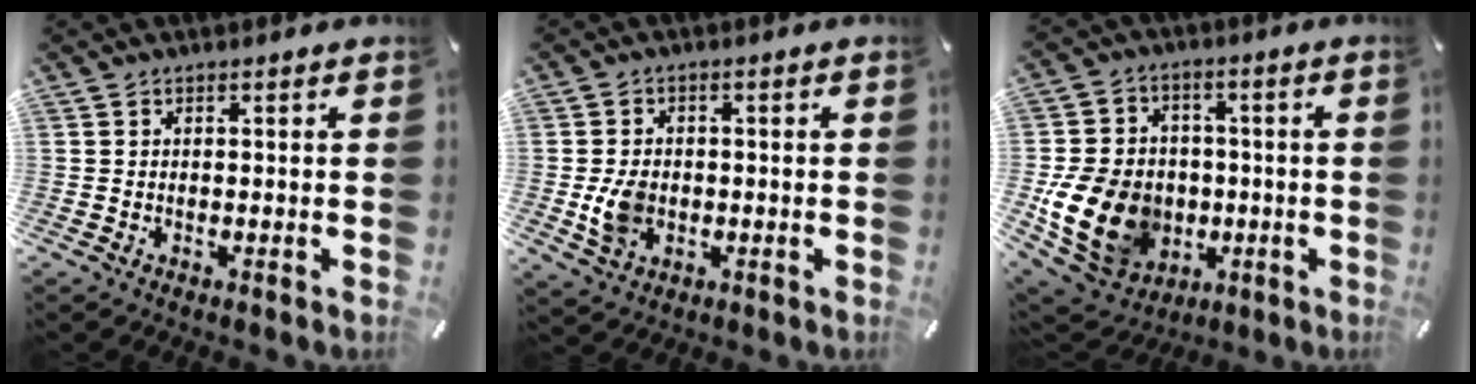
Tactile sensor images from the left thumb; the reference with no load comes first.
{"total": 7.0, "force": [-0.9, 5.4, 4.4], "torque": [-0.085, -0.003, -0.018]}
{"total": 16.8, "force": [-3.7, 13.6, 9.2], "torque": [-0.193, 0.019, -0.059]}